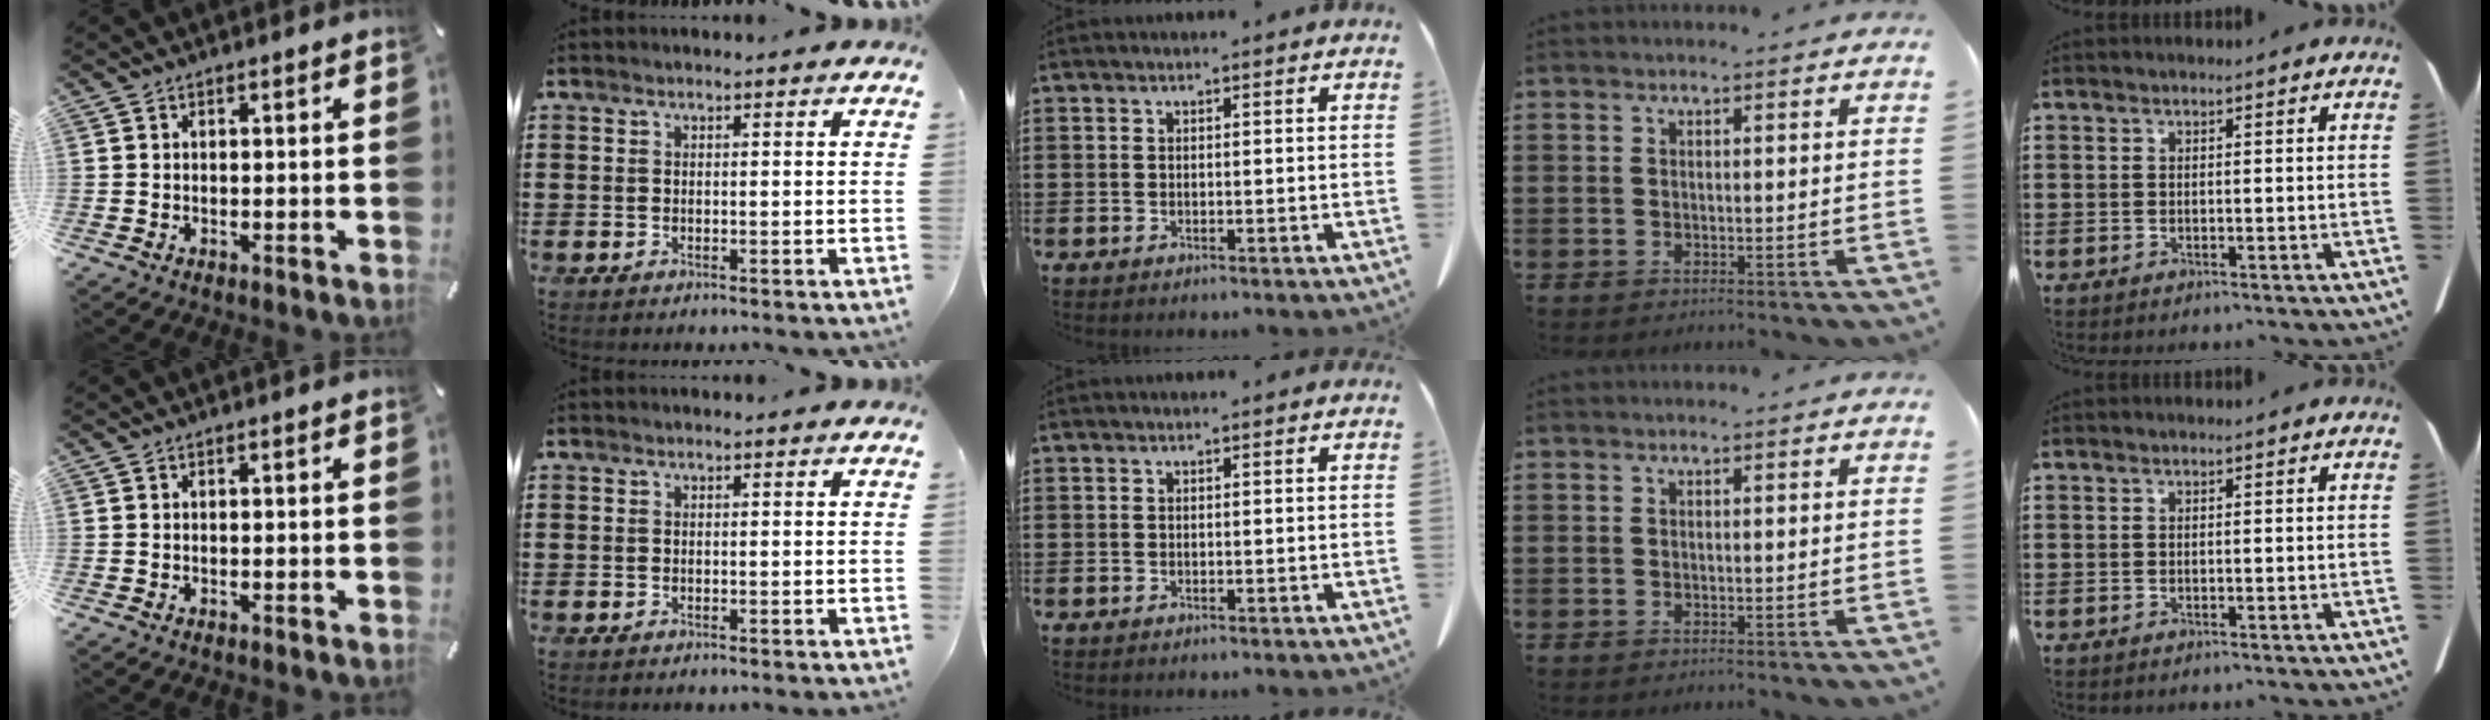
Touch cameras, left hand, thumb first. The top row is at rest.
{}